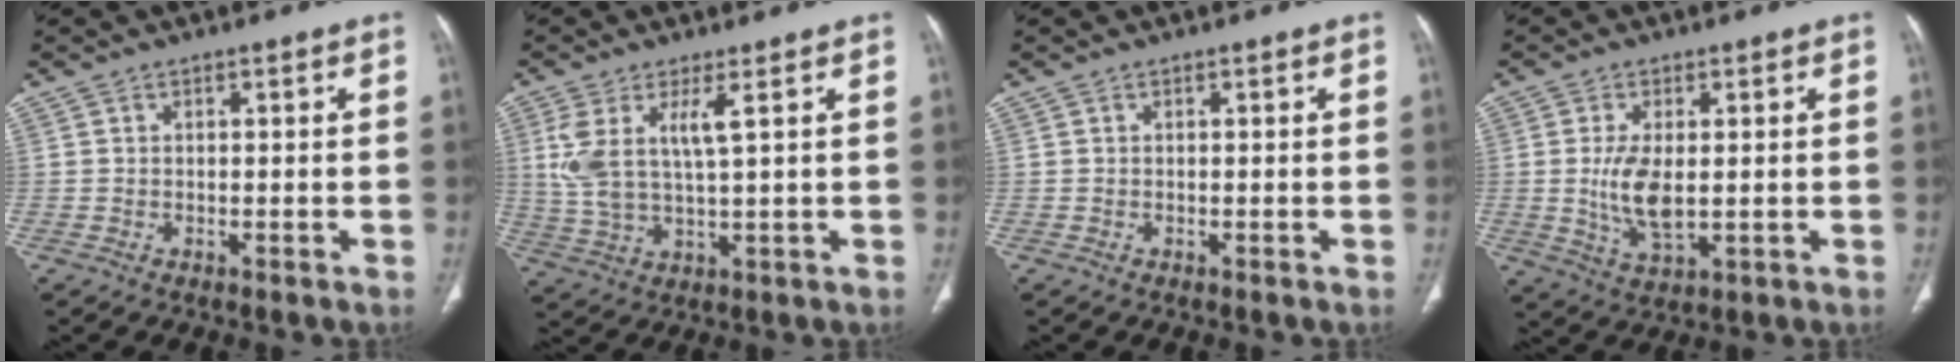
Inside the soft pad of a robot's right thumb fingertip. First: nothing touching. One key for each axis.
{"total": 8.5, "fx": 2.8, "fy": 2.5, "fz": 7.7, "tx": -0.178, "ty": -0.014, "tz": 0.062}
{"total": 0.0}
{"total": 8.0, "fx": 0.1, "fy": 3.7, "fz": 7.0, "tx": -0.139, "ty": -0.014, "tz": 0.010}